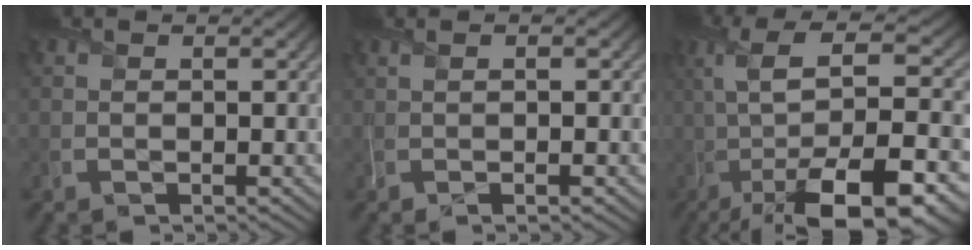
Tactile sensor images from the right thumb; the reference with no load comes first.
{"total": 1.7, "force": [0.0, 0.3, 1.7], "torque": [-0.029, 0.005, -0.003]}
{"total": 18.2, "force": [-4.3, 6.1, 16.6], "torque": [-0.278, 0.007, -0.062]}